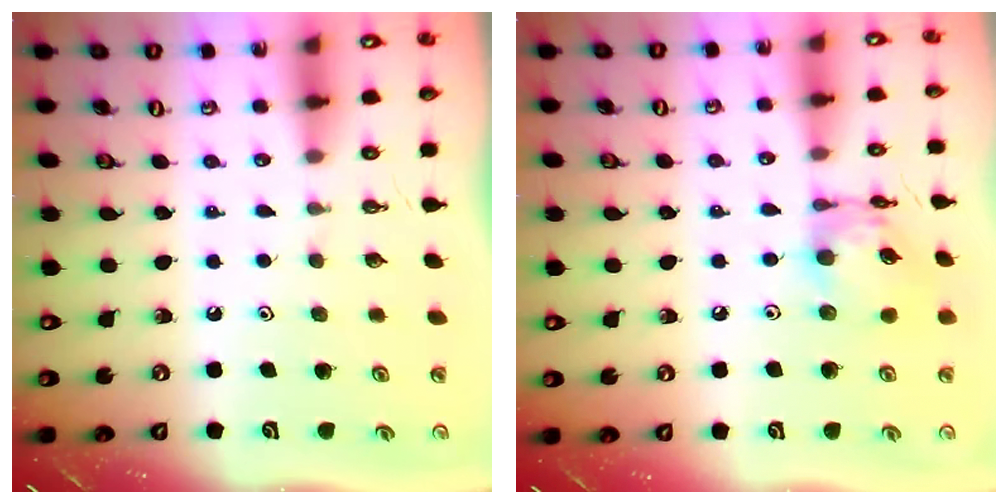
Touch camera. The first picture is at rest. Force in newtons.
{"total": 12.9, "press": 12.8, "slide": 1.1}